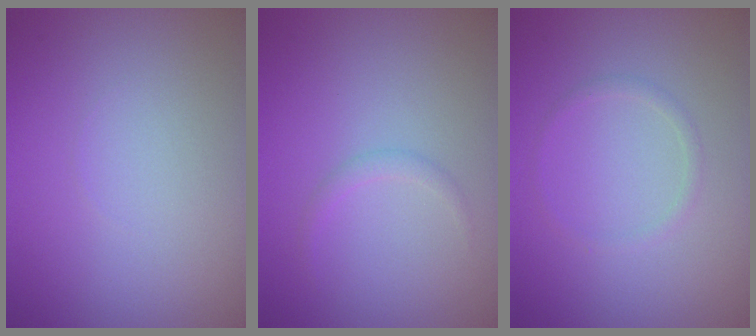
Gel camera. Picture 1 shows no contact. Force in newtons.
{"total": 0.8, "press": 0.8, "slide": 0.1}
{"total": 0.9, "press": 0.9, "slide": 0.1}